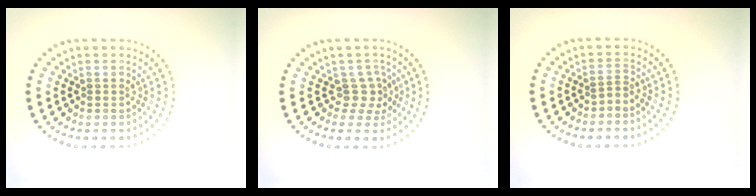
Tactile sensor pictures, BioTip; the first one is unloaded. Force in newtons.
{"total": 2.1, "press": 1.5, "slide": 1.5}
{"total": 0.6, "press": 0.1, "slide": 0.6}